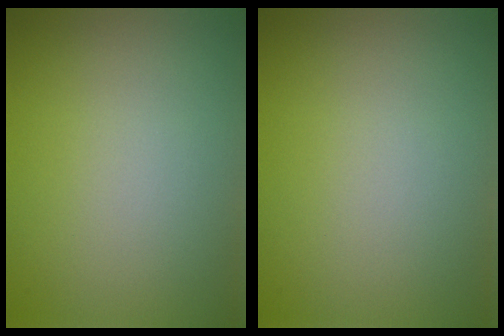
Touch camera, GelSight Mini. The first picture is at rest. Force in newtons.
{"total": 0.0}